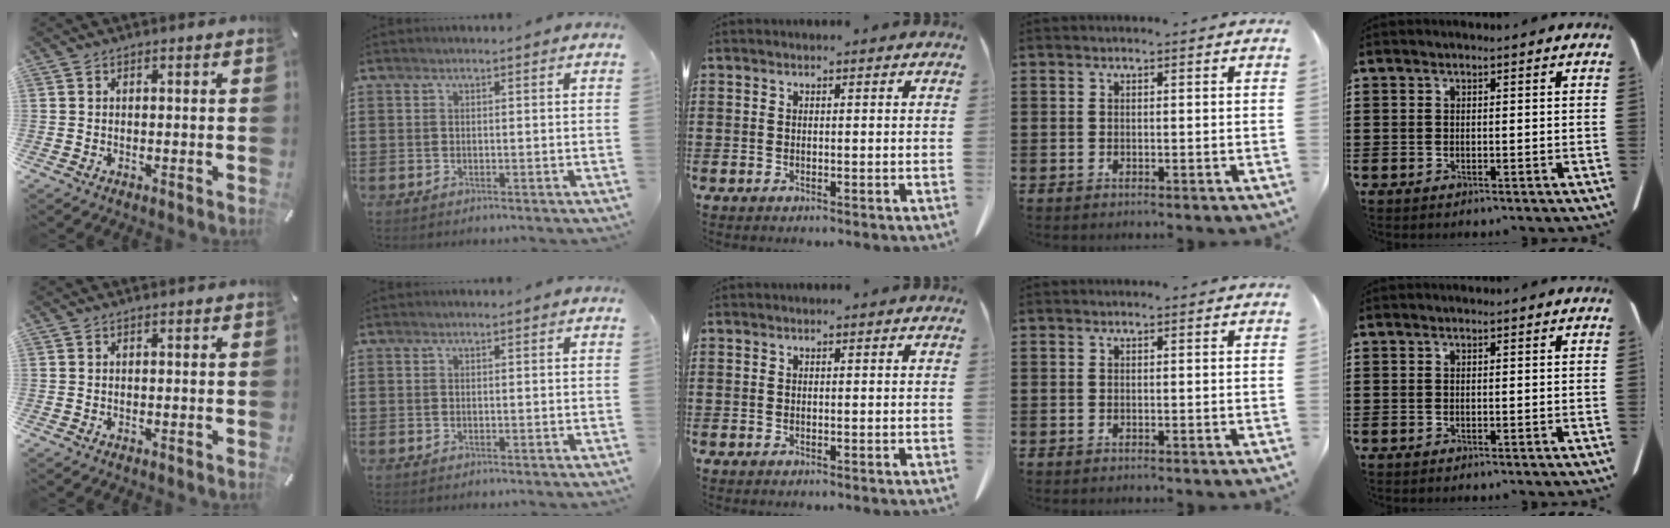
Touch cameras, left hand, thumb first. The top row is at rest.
{}